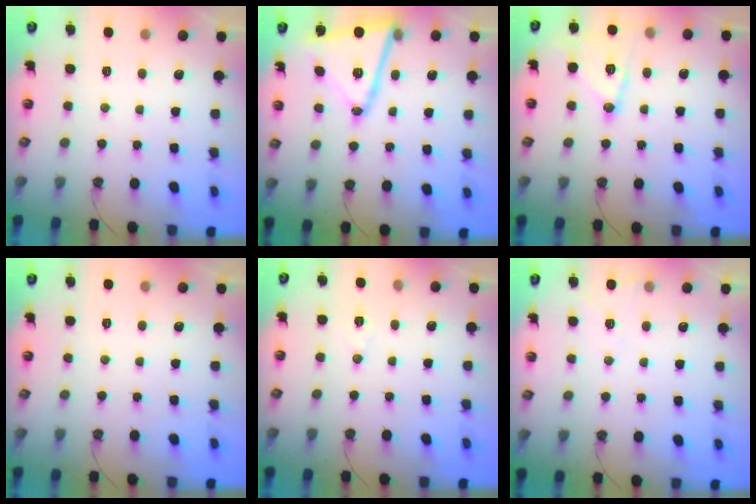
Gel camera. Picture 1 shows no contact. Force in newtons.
{"total": 15.9, "press": 15.8, "slide": 1.4}
{"total": 13.3, "press": 13.2, "slide": 0.7}
{"total": 0.0}
{"total": 5.3, "press": 3.0, "slide": 4.4}
{"total": 3.6, "press": 3.1, "slide": 1.8}